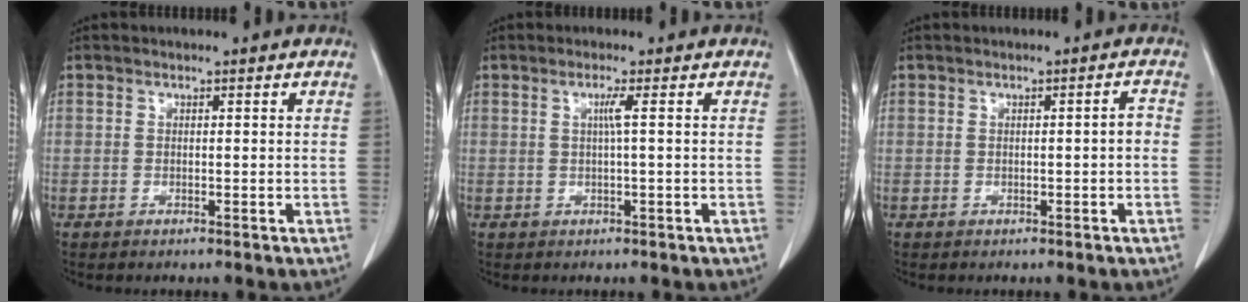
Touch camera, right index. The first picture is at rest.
{"total": 1.6, "force": [0.2, -0.5, 1.5], "torque": [-0.032, 0.001, 0.004]}
{"total": 1.3, "force": [-0.3, 0.2, 1.3], "torque": [-0.014, 0.002, -0.004]}